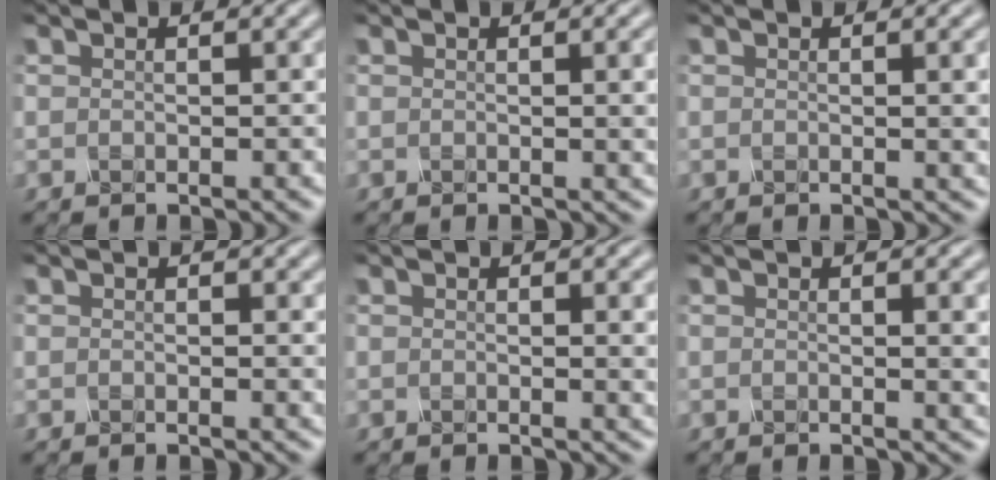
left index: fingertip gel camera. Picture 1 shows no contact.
{"total": 3.3, "force": [0.3, 1.1, 3.1], "torque": [-0.026, 0.005, 0.001]}
{"total": 3.0, "force": [0.3, 0.9, 2.9], "torque": [-0.025, 0.003, 0.000]}
{"total": 0.6, "force": [0.1, 0.1, 0.6], "torque": [-0.005, -0.002, 0.000]}
{"total": 2.4, "force": [0.3, 0.8, 2.2], "torque": [-0.017, -0.001, 0.000]}
{"total": 3.2, "force": [0.5, 1.0, 3.0], "torque": [-0.023, 0.002, 0.003]}